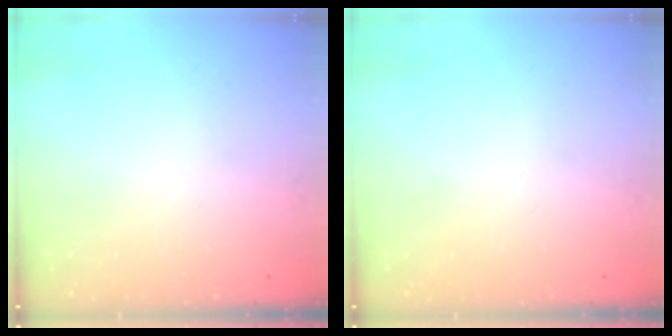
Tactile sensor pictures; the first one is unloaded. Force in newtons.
{"total": 0.0}